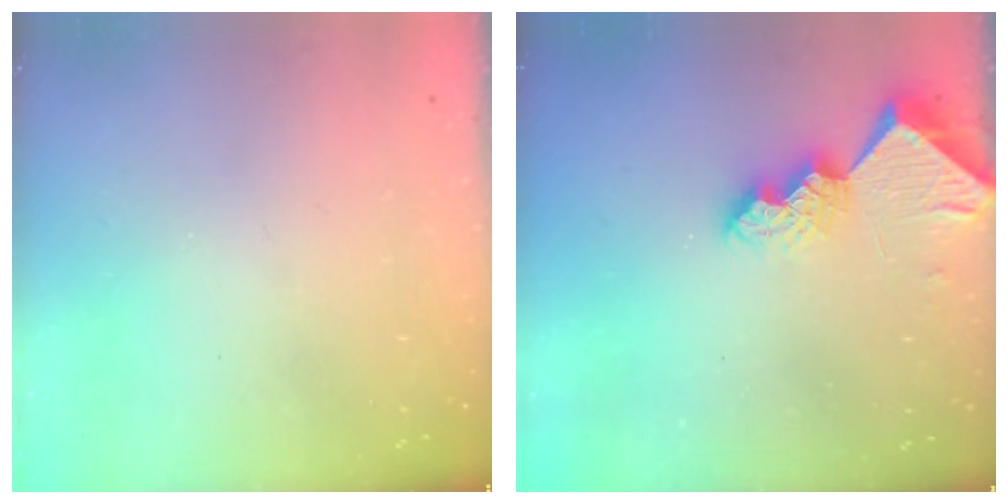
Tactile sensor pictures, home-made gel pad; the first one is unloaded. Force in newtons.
{"total": 9.9, "press": 9.9, "slide": 0.7}